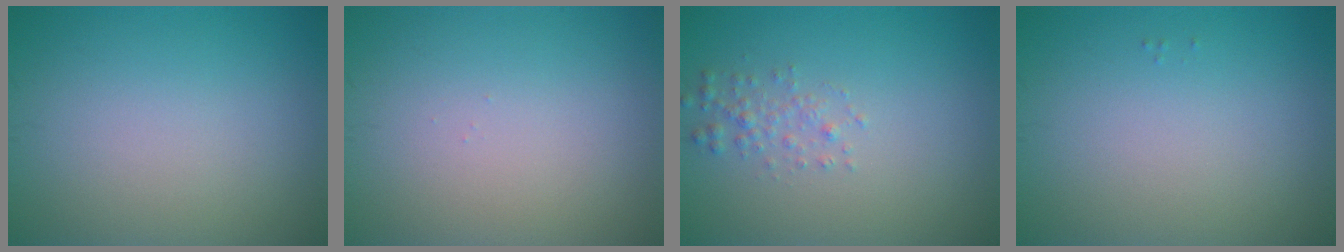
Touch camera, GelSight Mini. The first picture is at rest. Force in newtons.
{"total": 0.0}
{"total": 1.4, "press": 1.4, "slide": 0.0}
{"total": 0.0}